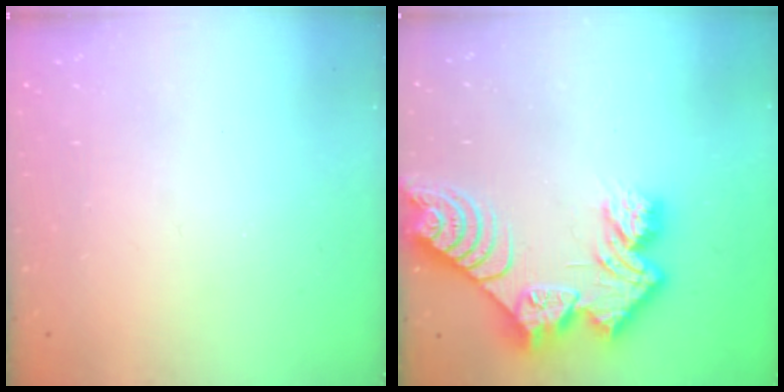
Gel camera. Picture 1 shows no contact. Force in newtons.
{"total": 14.5, "press": 14.4, "slide": 1.1}